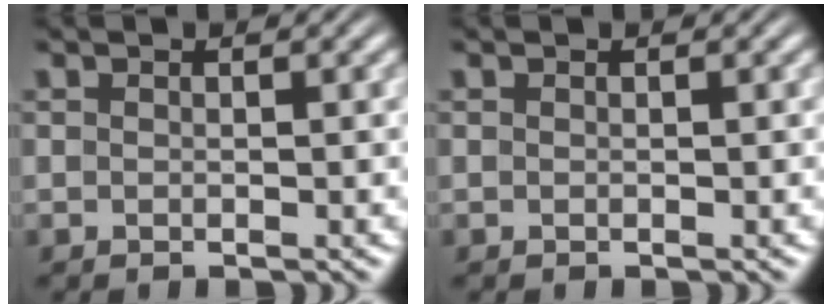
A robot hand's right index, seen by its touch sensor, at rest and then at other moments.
{"total": 0.0}